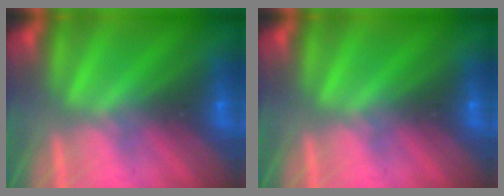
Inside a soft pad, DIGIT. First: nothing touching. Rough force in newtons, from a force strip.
{"total": 0.0}